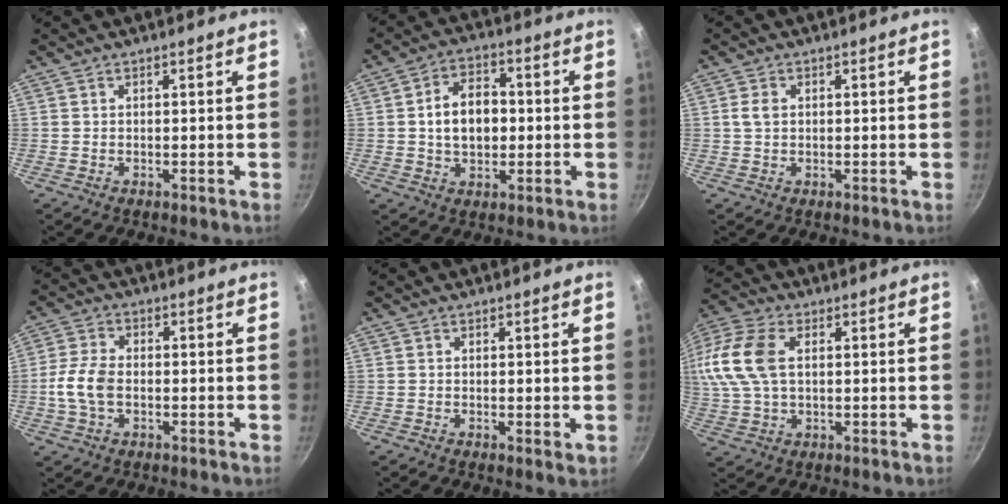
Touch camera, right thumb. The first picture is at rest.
{"total": 9.7, "force": [0.1, 6.7, 7.0], "torque": [-0.090, 0.017, -0.004]}
{"total": 2.3, "force": [0.4, 1.7, 1.6], "torque": [-0.028, 0.004, 0.005]}
{"total": 7.0, "force": [-1.2, 4.5, 5.2], "torque": [-0.107, 0.017, -0.029]}
{"total": 1.1, "force": [0.2, 0.4, 1.0], "torque": [-0.015, -0.005, 0.001]}
{"total": 17.7, "force": [3.3, 11.4, 13.1], "torque": [-0.307, 0.029, 0.056]}